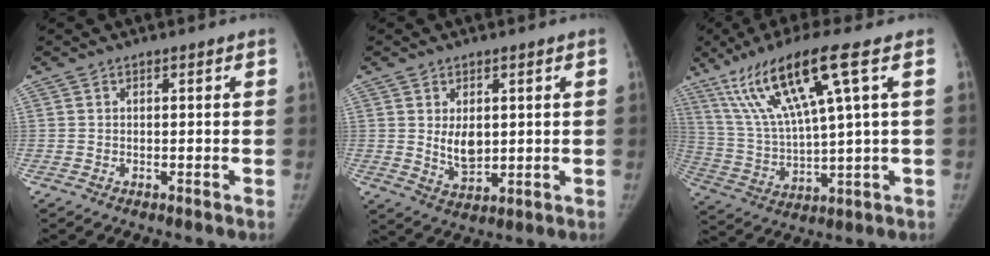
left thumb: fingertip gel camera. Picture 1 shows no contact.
{"total": 5.6, "force": [1.0, 3.5, 4.2], "torque": [-0.052, -0.016, 0.028]}
{"total": 16.4, "force": [8.1, 1.5, 14.2], "torque": [-0.286, -0.020, 0.158]}